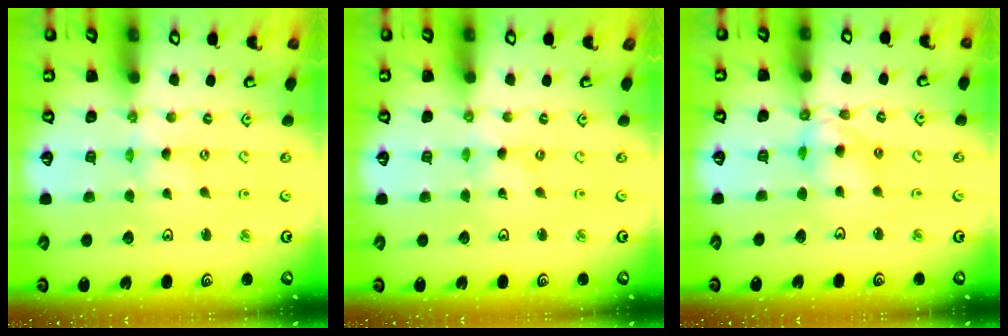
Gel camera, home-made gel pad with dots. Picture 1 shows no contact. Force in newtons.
{"total": 0.0}
{"total": 10.9, "press": 10.9, "slide": 1.0}